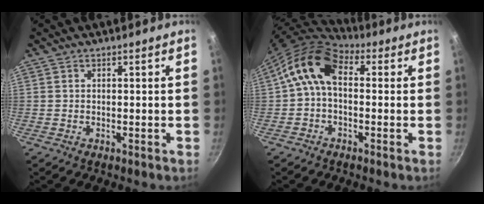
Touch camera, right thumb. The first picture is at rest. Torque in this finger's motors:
{"motor_torque": [1.24, 1.98, 1.20, -0.59, 0.22]}